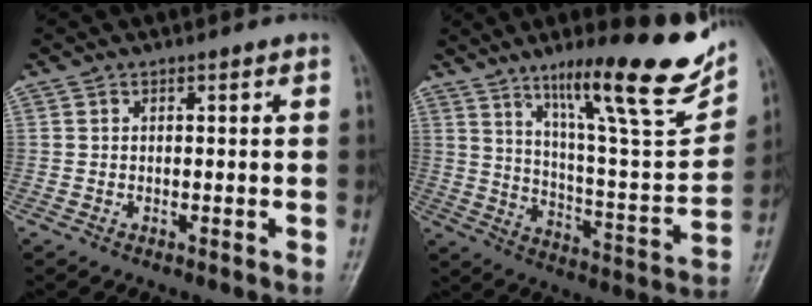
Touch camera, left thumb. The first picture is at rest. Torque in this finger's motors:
{"motor_torque": [0.60, 0.21, 1.47, -1.29, 0.23]}